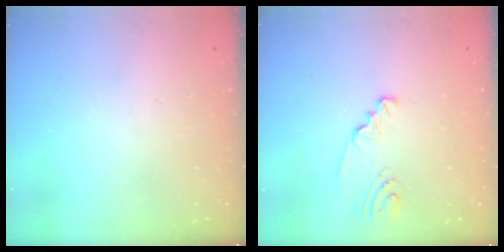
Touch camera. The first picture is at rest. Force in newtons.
{"total": 2.3, "press": 2.3, "slide": 0.2}